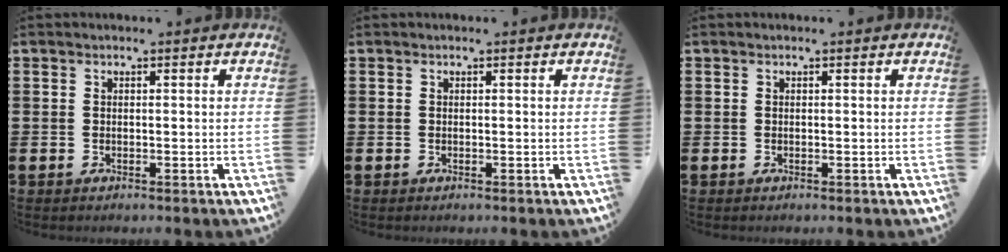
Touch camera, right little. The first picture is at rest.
{"total": 0.0}
{"total": 0.0}